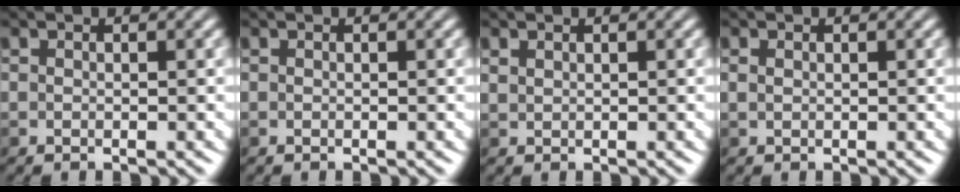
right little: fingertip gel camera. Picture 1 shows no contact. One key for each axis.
{"total": 0.0}
{"total": 0.6, "fx": 0.5, "fy": 0.3, "fz": 0.2, "tx": -0.009, "ty": 0.001, "tz": 0.015}
{"total": 0.6, "fx": 0.2, "fy": 0.5, "fz": 0.4, "tx": -0.009, "ty": 0.001, "tz": 0.006}